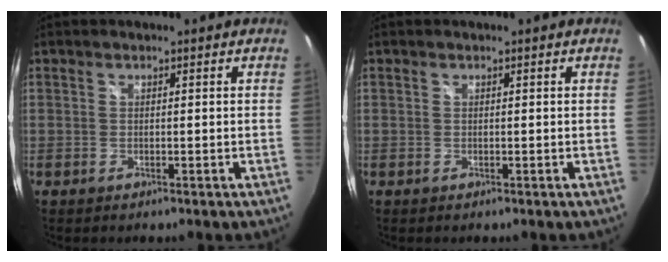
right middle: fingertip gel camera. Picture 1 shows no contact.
{"total": 0.0}